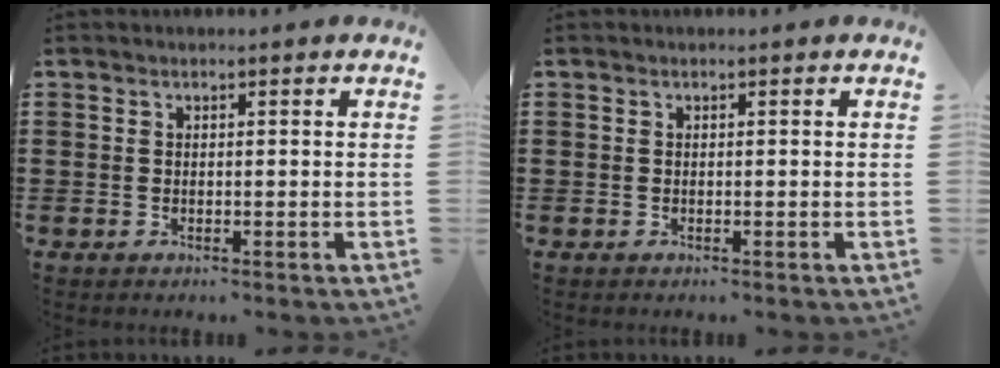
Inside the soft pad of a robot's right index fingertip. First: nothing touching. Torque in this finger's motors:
{"motor_torque": [2.14, 0.00, 0.00, 0.01]}